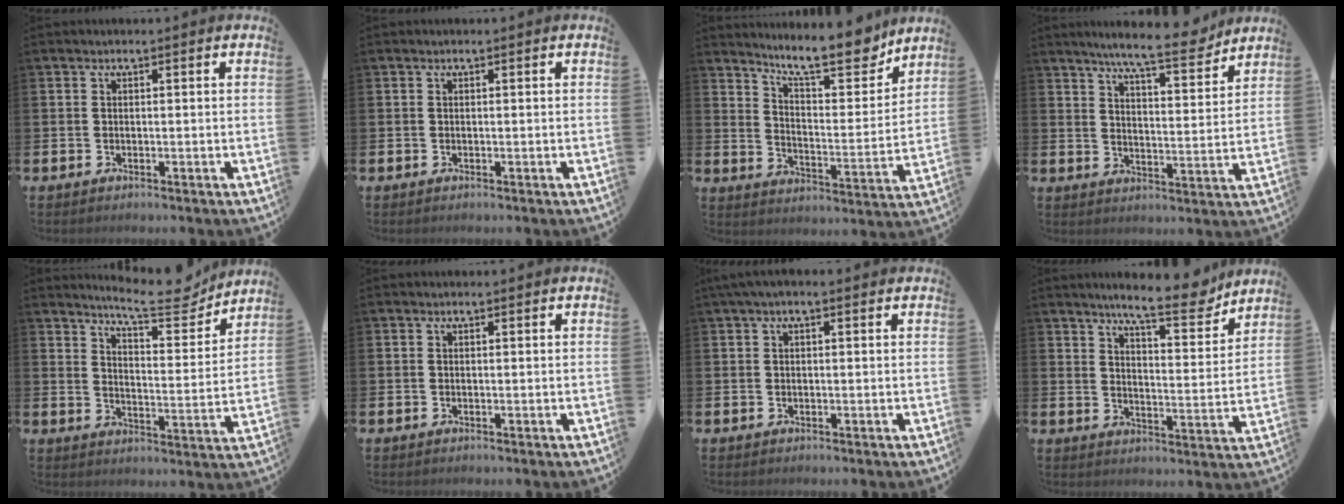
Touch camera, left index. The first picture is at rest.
{"total": 0.0}
{"total": 12.4, "force": [10.7, 2.7, 5.7], "torque": [-0.107, -0.063, 0.184]}
{"total": 8.8, "force": [8.0, 0.6, 3.7], "torque": [-0.075, -0.049, 0.138]}
{"total": 8.8, "force": [8.2, 1.2, 2.9], "torque": [-0.065, -0.056, 0.143]}
{"total": 0.0}
{"total": 1.2, "force": [0.5, 0.3, 1.1], "torque": [-0.021, 0.004, 0.008]}
{"total": 9.7, "force": [8.7, 1.4, 4.2], "torque": [-0.078, -0.047, 0.151]}